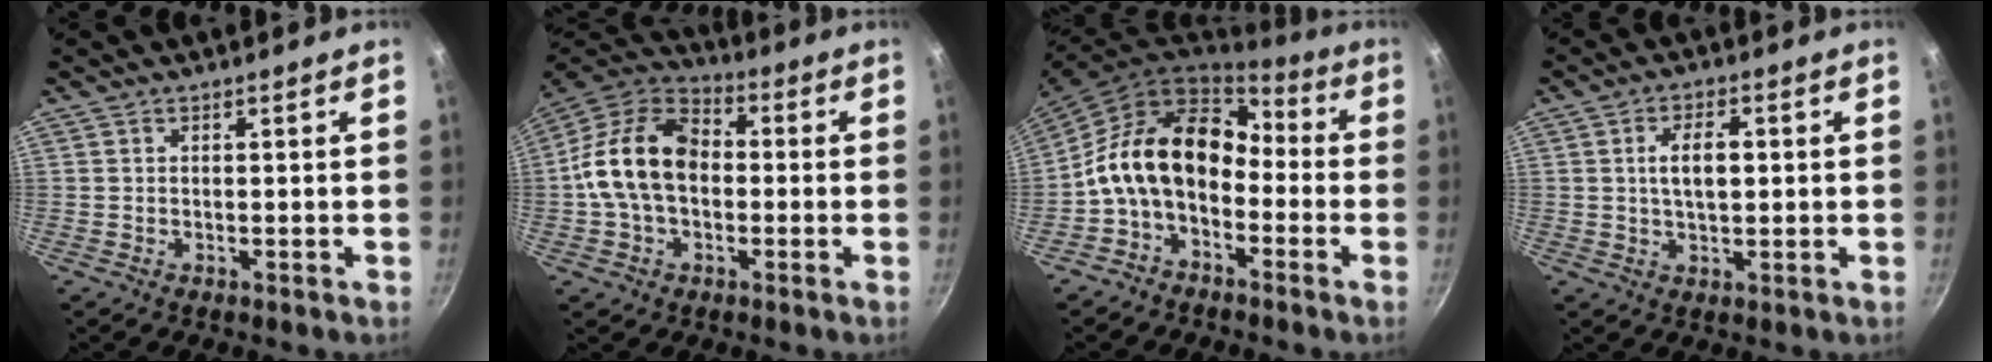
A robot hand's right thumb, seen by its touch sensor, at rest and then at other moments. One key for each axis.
{"total": 16.0, "fx": -0.5, "fy": 11.1, "fz": 11.6, "tx": -0.183, "ty": 0.039, "tz": -0.025}
{"total": 15.0, "fx": -2.8, "fy": 10.4, "fz": 10.4, "tx": -0.159, "ty": 0.064, "tz": -0.070}
{"total": 6.0, "fx": 0.7, "fy": 3.0, "fz": 5.1, "tx": -0.077, "ty": 0.008, "tz": 0.011}